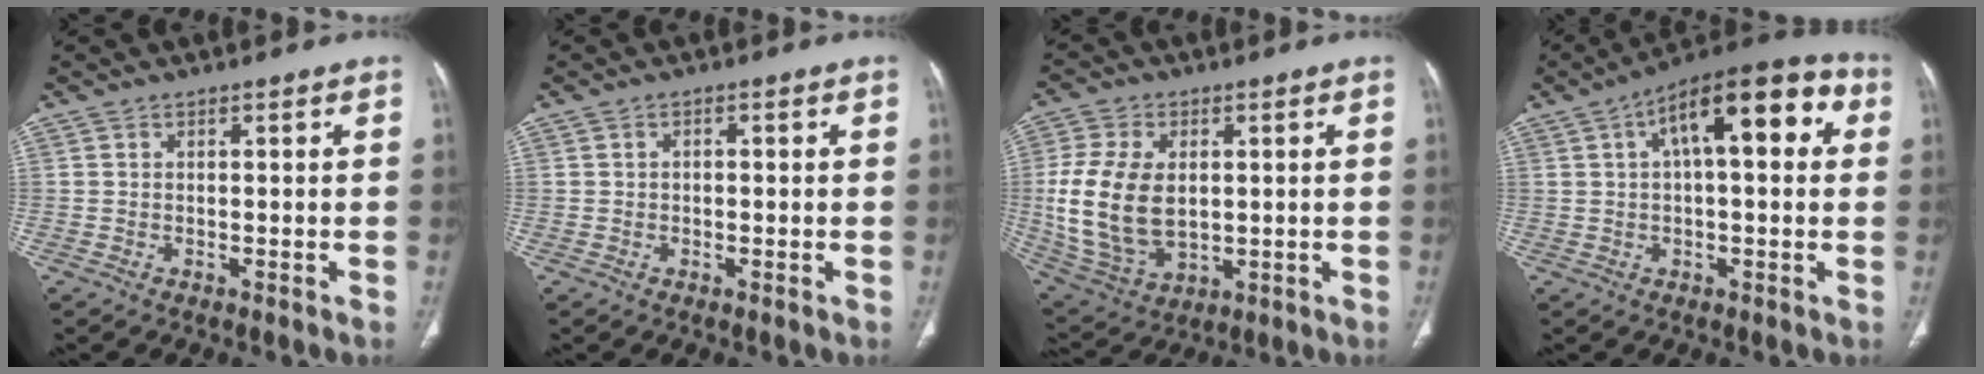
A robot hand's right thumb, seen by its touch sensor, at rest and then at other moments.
{"total": 0.7, "force": [0.1, 0.4, 0.5], "torque": [-0.008, -0.001, -0.001]}
{"total": 16.3, "force": [0.7, 10.4, 12.5], "torque": [-0.248, -0.010, 0.030]}
{"total": 16.6, "force": [4.7, 6.9, 14.4], "torque": [-0.186, 0.036, 0.063]}